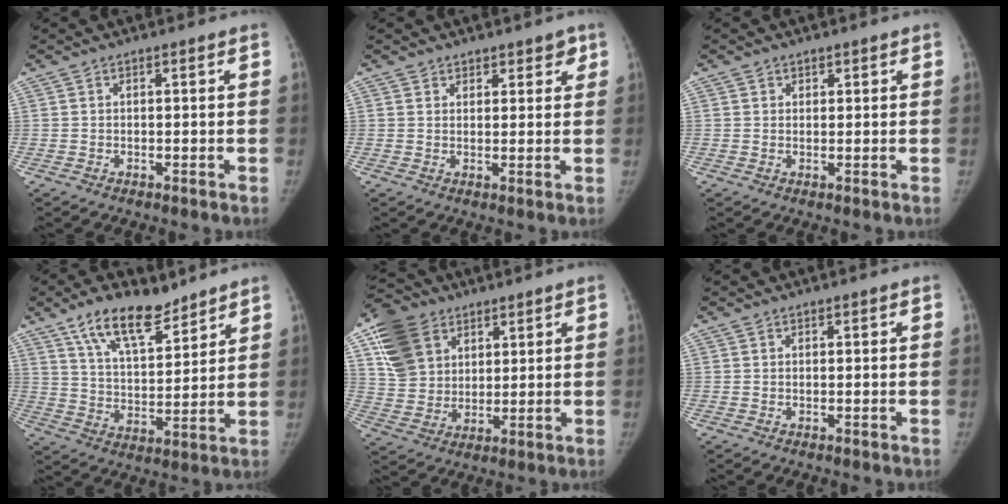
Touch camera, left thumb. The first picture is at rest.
{"total": 3.2, "force": [2.3, 2.1, 0.7], "torque": [0.028, -0.011, 0.028]}
{"total": 1.4, "force": [0.8, 1.1, 0.0], "torque": [0.020, -0.003, 0.006]}
{"total": 13.6, "force": [9.5, 5.7, 7.8], "torque": [-0.108, -0.053, 0.172]}
{"total": 13.3, "force": [6.3, 10.0, 6.1], "torque": [-0.098, -0.011, 0.121]}
{"total": 0.0}